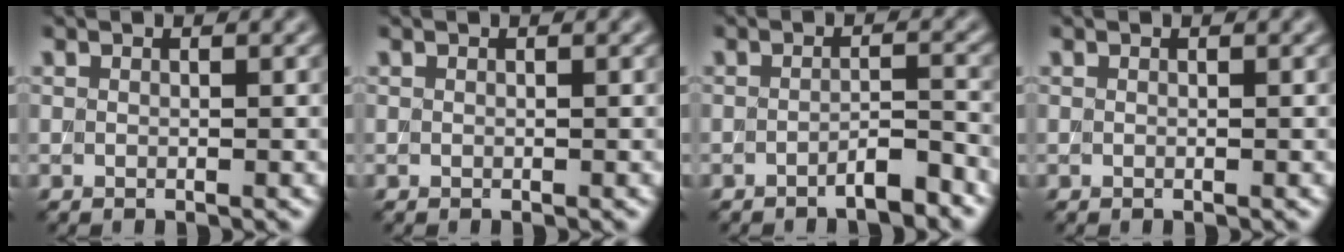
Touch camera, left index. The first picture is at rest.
{"total": 0.0}
{"total": 2.5, "force": [-1.7, 0.4, 1.8], "torque": [-0.022, 0.008, -0.033]}
{"total": 0.0}